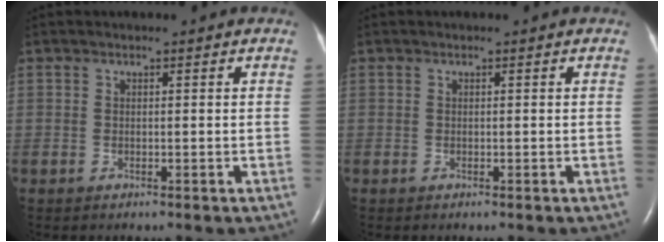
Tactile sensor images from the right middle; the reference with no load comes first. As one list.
[{"total": 0.0}]